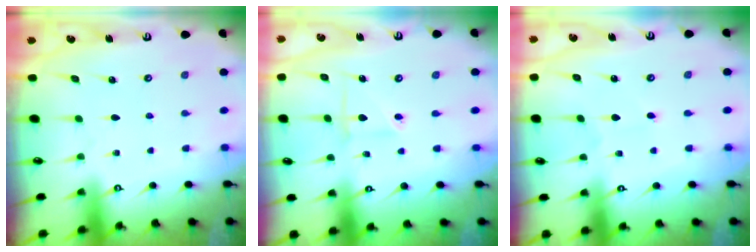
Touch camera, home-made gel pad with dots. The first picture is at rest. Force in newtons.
{"total": 4.5, "press": 4.4, "slide": 0.7}
{"total": 1.8, "press": 1.8, "slide": 0.2}